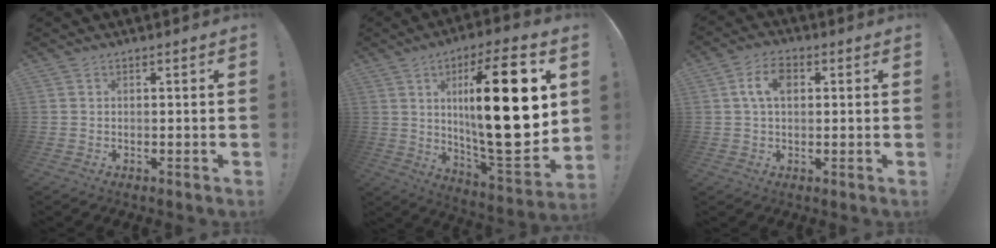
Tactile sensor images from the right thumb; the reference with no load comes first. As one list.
[{"total": 27.7, "force": [5.2, 7.0, 26.3], "torque": [-0.437, -0.032, 0.072]}, {"total": 7.1, "force": [1.4, 4.3, 5.5], "torque": [-0.097, 0.007, 0.024]}]